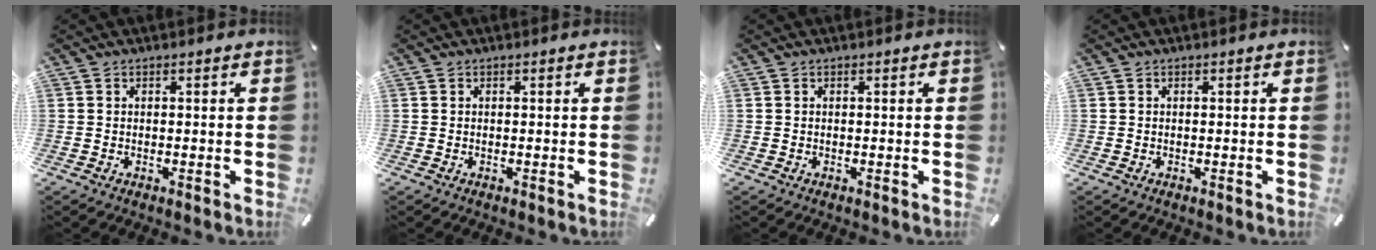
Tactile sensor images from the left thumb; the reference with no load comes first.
{"total": 0.0}
{"total": 0.0}
{"total": 0.0}